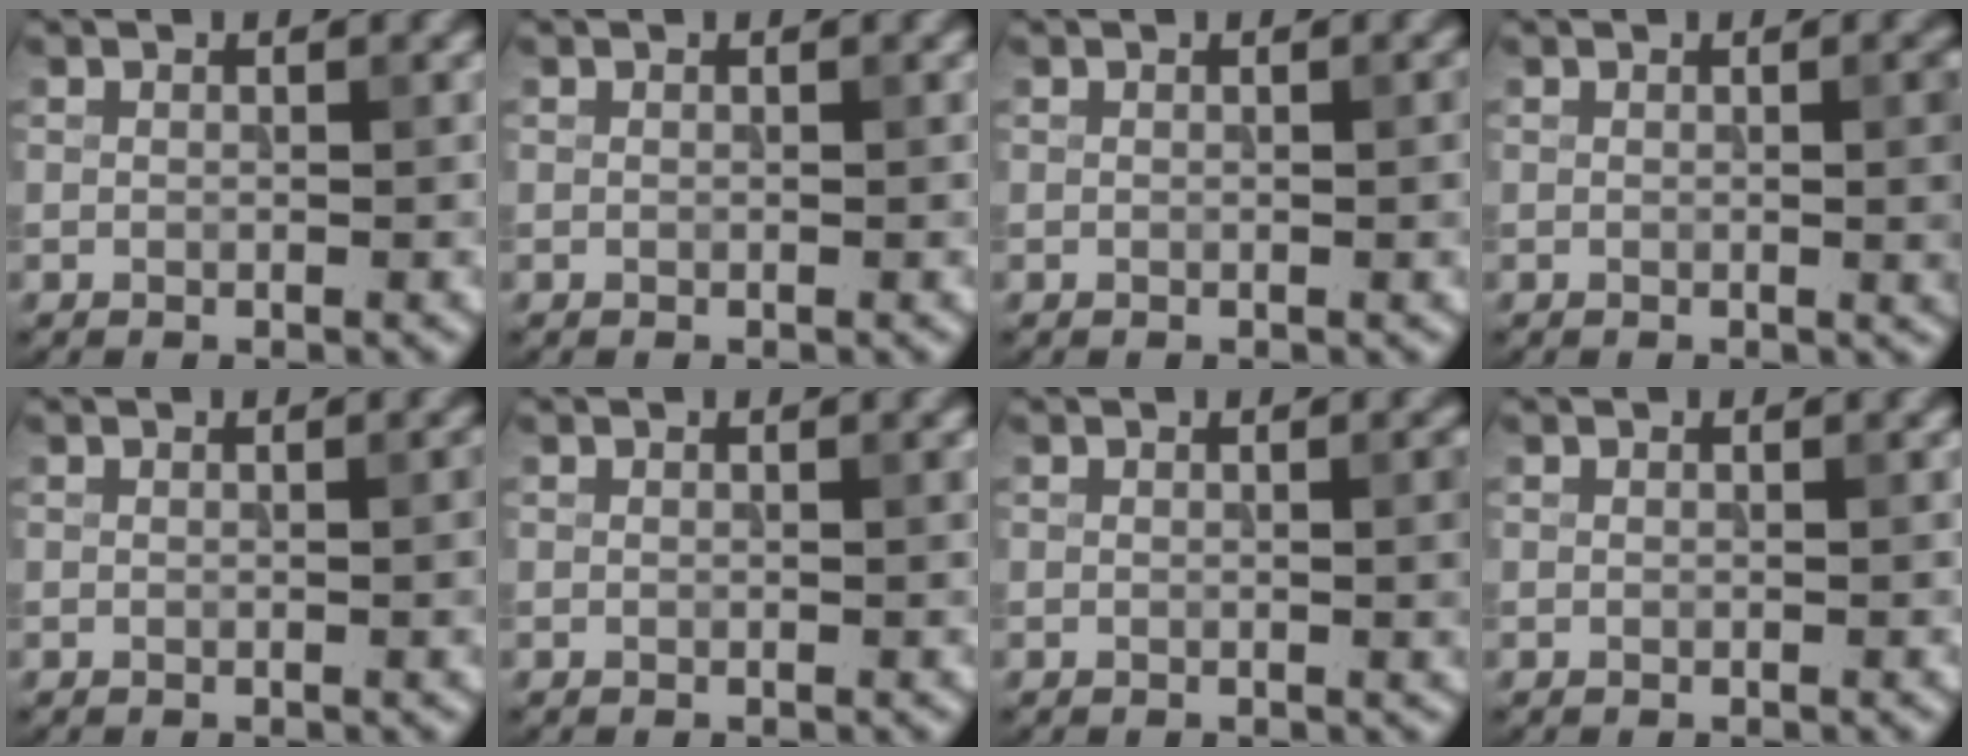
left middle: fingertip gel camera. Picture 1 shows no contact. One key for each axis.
{"total": 0.0}
{"total": 1.1, "fx": 0.0, "fy": 0.2, "fz": 1.1, "tx": -0.011, "ty": 0.002, "tz": 0.000}
{"total": 3.1, "fx": 0.1, "fy": 0.8, "fz": 3.0, "tx": -0.028, "ty": 0.003, "tz": -0.003}
{"total": 1.4, "fx": 0.0, "fy": 0.3, "fz": 1.4, "tx": -0.015, "ty": 0.003, "tz": -0.001}
{"total": 0.0}
{"total": 1.9, "fx": 0.1, "fy": 0.4, "fz": 1.8, "tx": -0.020, "ty": 0.000, "tz": -0.002}
{"total": 0.0}